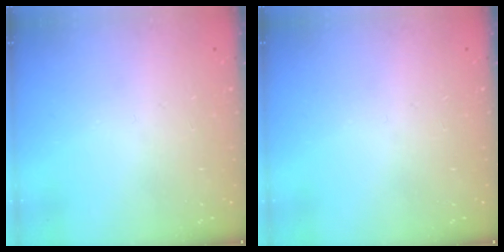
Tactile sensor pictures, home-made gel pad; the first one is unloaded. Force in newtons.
{"total": 0.0}